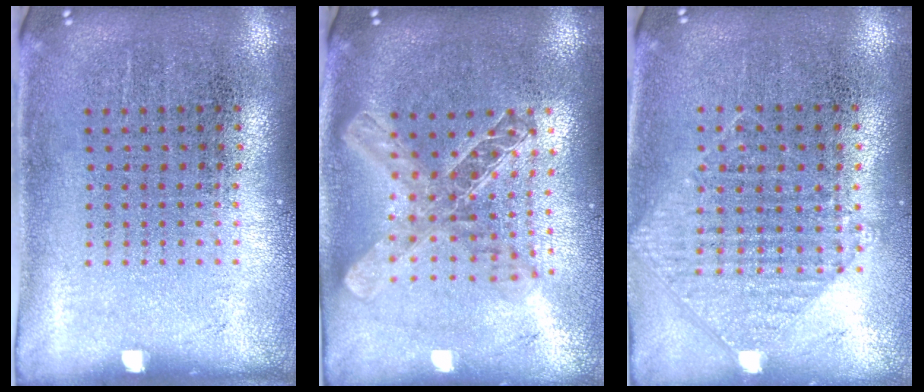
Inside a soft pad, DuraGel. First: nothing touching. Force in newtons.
{"total": 2.1, "press": 1.7, "slide": 1.1}
{"total": 0.9, "press": 0.8, "slide": 0.3}